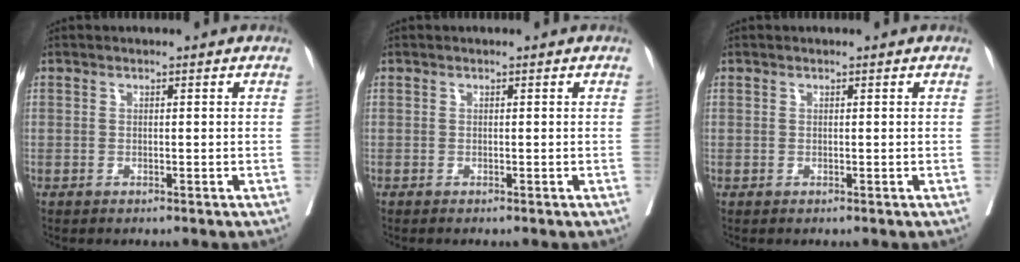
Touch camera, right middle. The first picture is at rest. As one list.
[{"total": 0.0}, {"total": 0.0}]